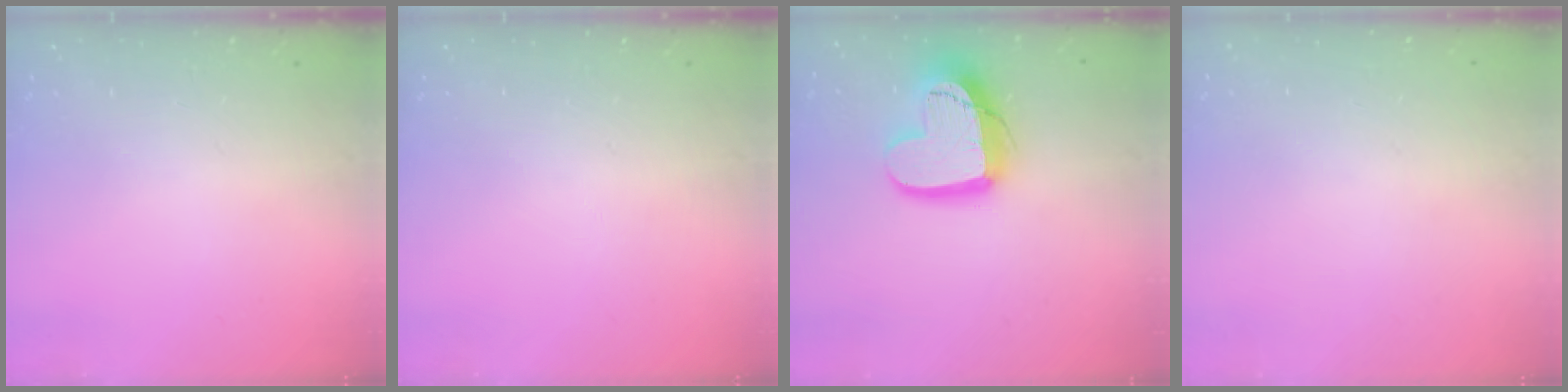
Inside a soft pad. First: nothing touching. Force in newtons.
{"total": 0.0}
{"total": 16.2, "press": 16.1, "slide": 1.3}
{"total": 0.0}